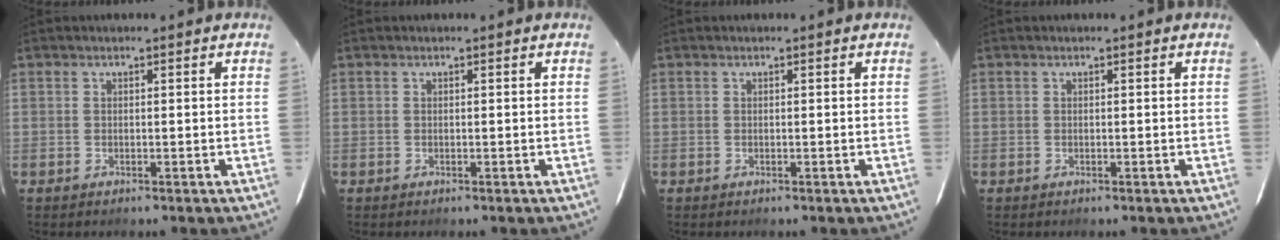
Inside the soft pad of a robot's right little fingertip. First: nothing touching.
{"total": 0.0}
{"total": 0.0}
{"total": 0.0}